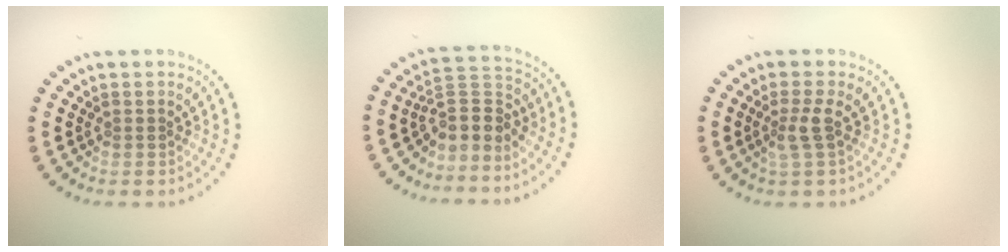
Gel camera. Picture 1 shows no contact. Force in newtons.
{"total": 3.1, "press": 2.2, "slide": 2.2}
{"total": 1.9, "press": 1.3, "slide": 1.3}